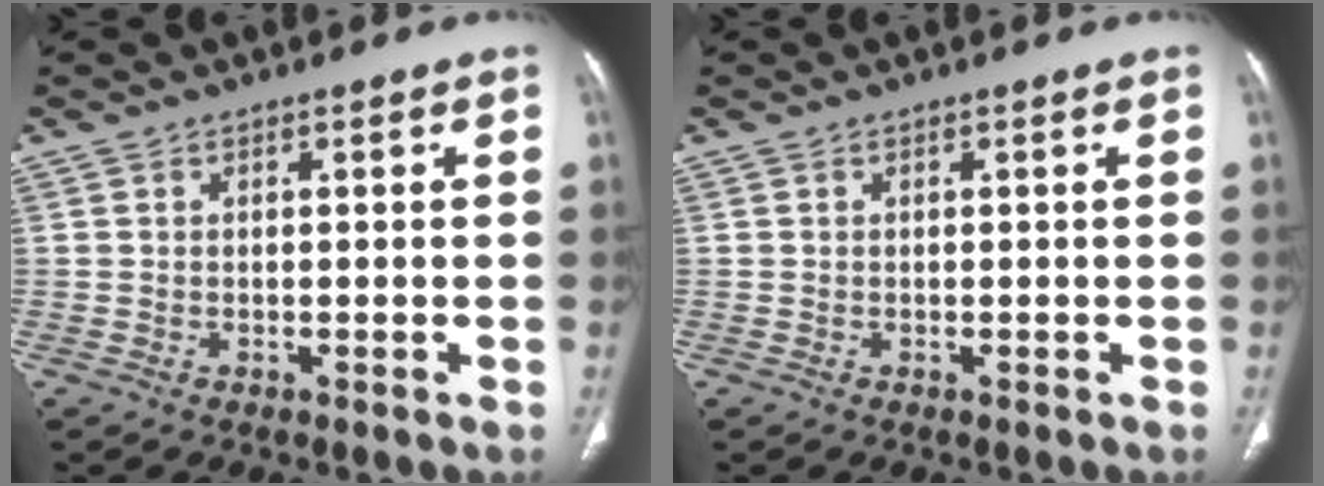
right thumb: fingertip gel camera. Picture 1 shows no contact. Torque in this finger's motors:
{"motor_torque": [-0.14, 0.14, -0.12, 0.12, 0.03]}